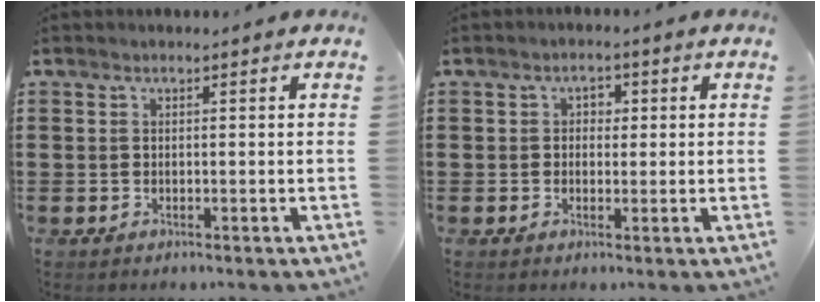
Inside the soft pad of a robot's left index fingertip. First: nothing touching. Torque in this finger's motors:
{"motor_torque": [0.08, 0.03, 0.03, 0.02]}